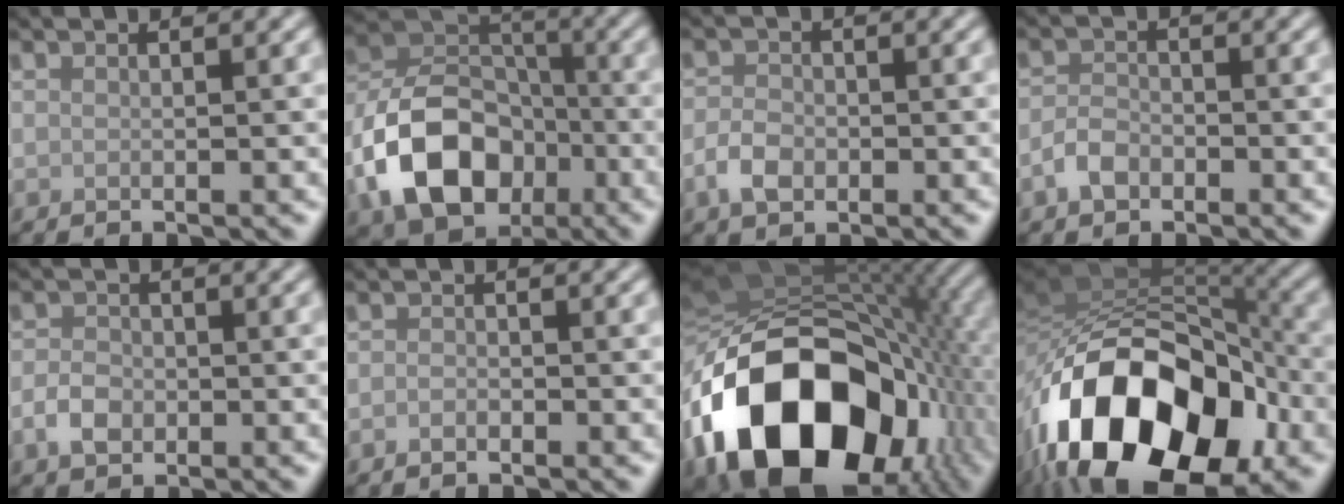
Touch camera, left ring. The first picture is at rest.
{"total": 10.8, "force": [-4.1, 7.5, 6.5], "torque": [-0.123, 0.004, -0.084]}
{"total": 2.5, "force": [-1.0, 1.8, 1.6], "torque": [-0.029, 0.000, -0.024]}
{"total": 2.1, "force": [-1.3, 1.3, 1.1], "torque": [-0.020, 0.003, -0.030]}
{"total": 2.5, "force": [-0.9, 1.8, 1.4], "torque": [-0.025, 0.000, -0.021]}
{"total": 0.9, "force": [-0.5, 0.5, 0.6], "torque": [-0.011, -0.001, -0.011]}
{"total": 19.8, "force": [-6.3, 13.2, 13.4], "torque": [-0.274, -0.044, -0.087]}
{"total": 18.4, "force": [-7.5, 10.6, 13.0], "torque": [-0.233, 0.004, -0.130]}